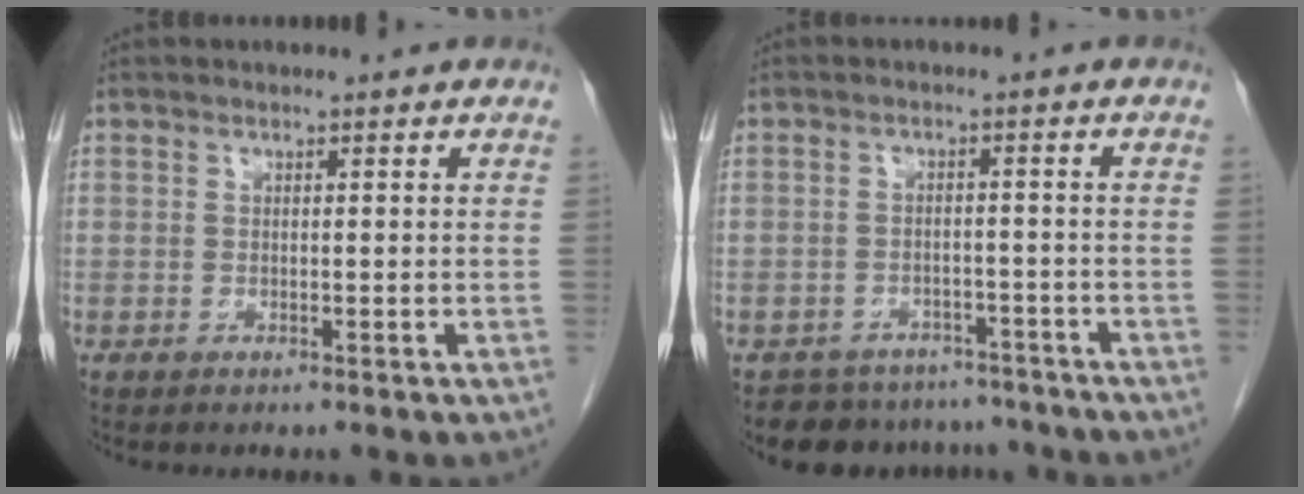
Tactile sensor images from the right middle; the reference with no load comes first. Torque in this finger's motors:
{"motor_torque": [0.10, -0.10, 0.00, 0.02]}